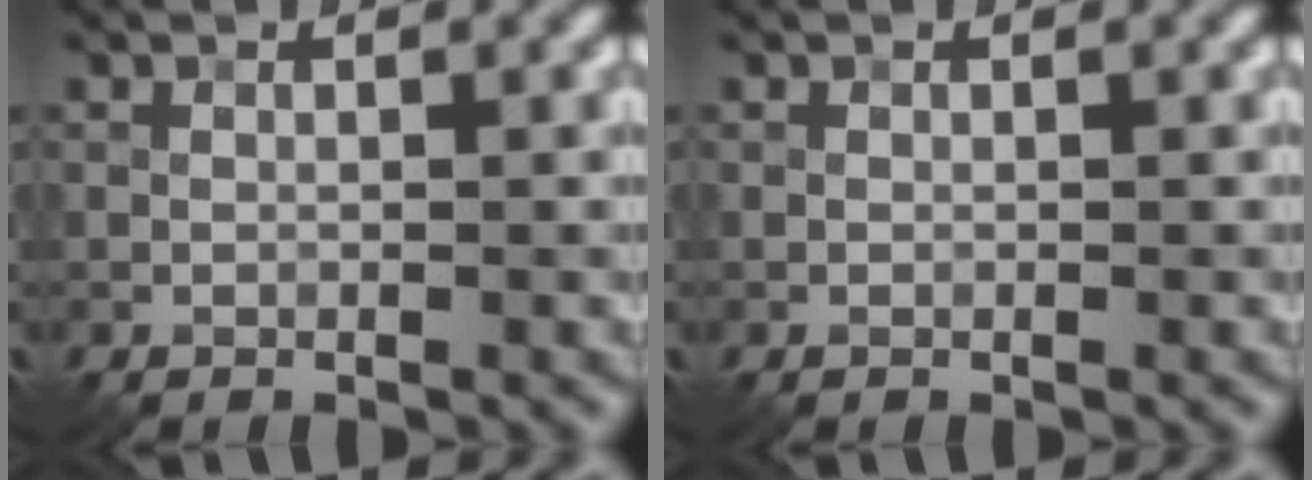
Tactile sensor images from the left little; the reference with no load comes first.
{"total": 0.0}